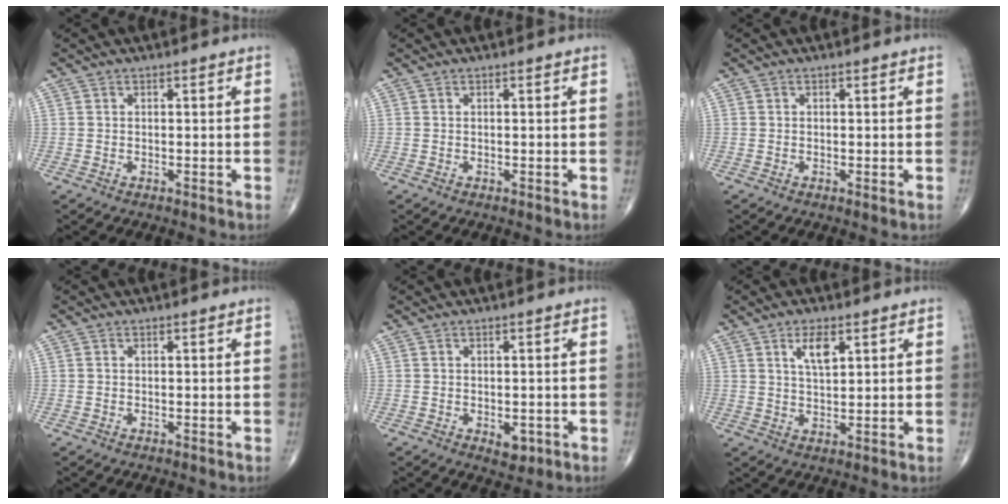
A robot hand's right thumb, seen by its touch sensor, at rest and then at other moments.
{"total": 0.0}
{"total": 0.0}
{"total": 0.0}
{"total": 3.0, "force": [-1.0, 1.8, 2.2], "torque": [-0.017, -0.002, -0.007]}
{"total": 4.9, "force": [2.3, 2.0, 3.8], "torque": [-0.062, -0.013, 0.043]}